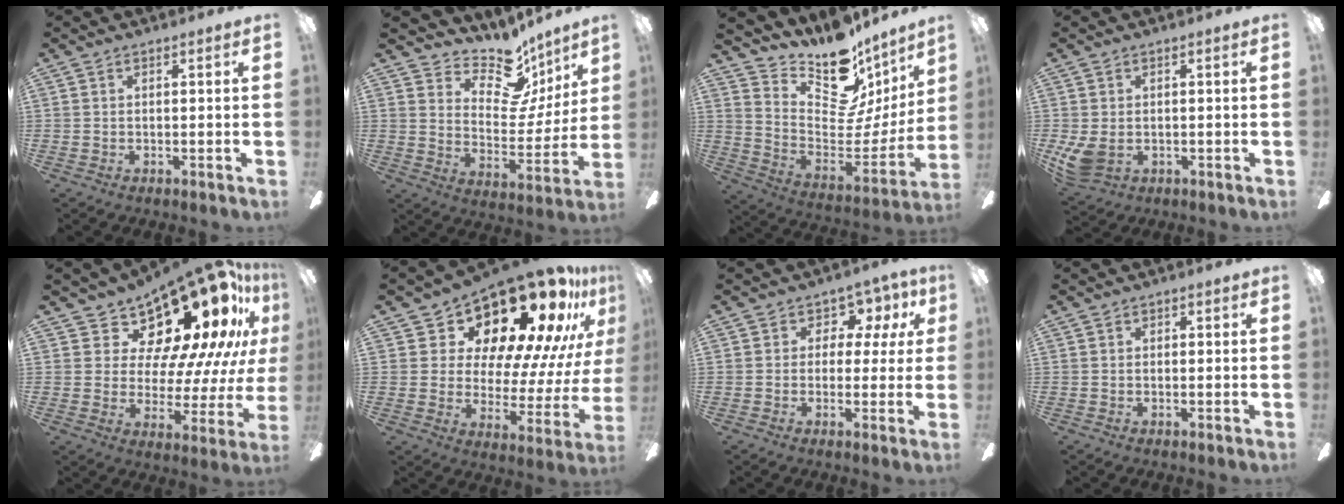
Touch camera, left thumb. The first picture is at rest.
{"total": 13.4, "force": [9.7, 7.0, 6.1], "torque": [-0.093, -0.077, 0.174]}
{"total": 15.4, "force": [11.9, 7.0, 6.6], "torque": [-0.090, -0.123, 0.201]}
{"total": 5.3, "force": [-0.4, 3.9, 3.6], "torque": [-0.083, -0.007, -0.006]}
{"total": 19.2, "force": [13.9, 7.5, 11.0], "torque": [-0.157, -0.126, 0.231]}
{"total": 22.2, "force": [17.1, 8.7, 11.2], "torque": [-0.151, -0.136, 0.287]}
{"total": 5.9, "force": [2.0, 5.0, 2.5], "torque": [-0.045, -0.005, 0.036]}
{"total": 0.6, "force": [-0.2, 0.5, 0.3], "torque": [-0.005, 0.003, -0.004]}